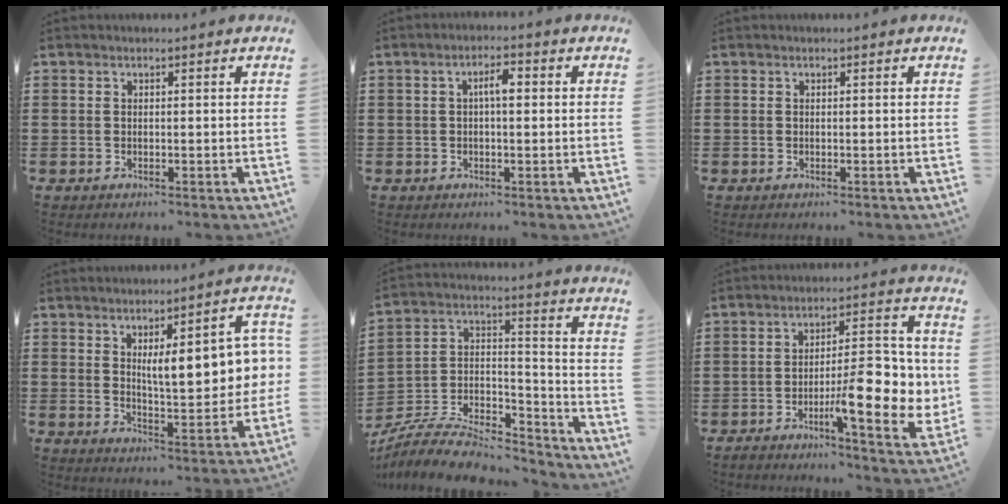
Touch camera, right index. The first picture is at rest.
{"total": 3.0, "force": [0.1, 0.9, 2.9], "torque": [-0.055, 0.006, -0.001]}
{"total": 0.0}
{"total": 10.0, "force": [2.3, 3.2, 9.2], "torque": [-0.132, -0.005, 0.031]}
{"total": 7.9, "force": [-6.9, 2.3, 3.0], "torque": [-0.058, 0.008, -0.135]}
{"total": 11.3, "force": [-2.7, 3.5, 10.4], "torque": [-0.131, -0.014, -0.049]}